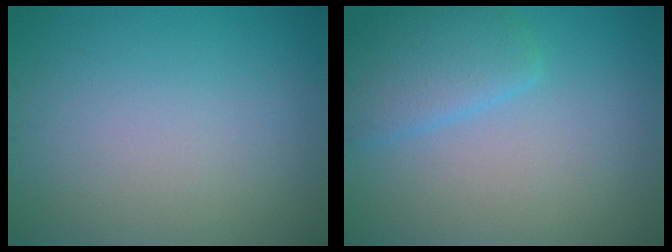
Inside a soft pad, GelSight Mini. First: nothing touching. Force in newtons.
{"total": 3.6, "press": 3.5, "slide": 0.2}